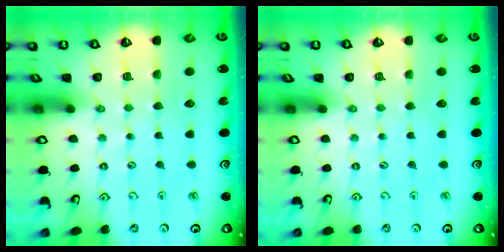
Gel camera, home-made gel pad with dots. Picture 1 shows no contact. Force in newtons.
{"total": 0.0}